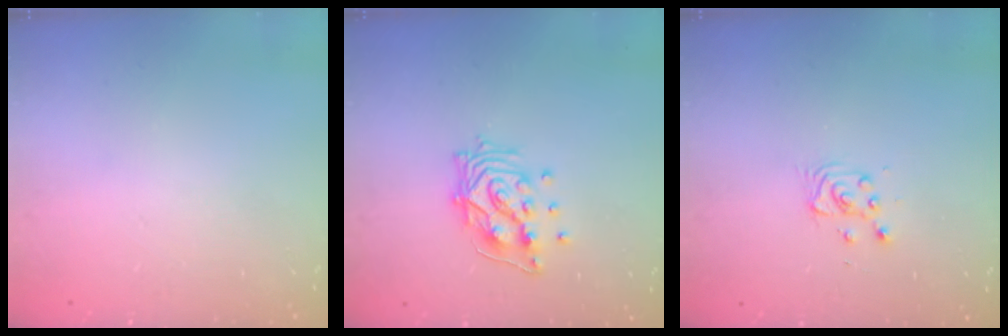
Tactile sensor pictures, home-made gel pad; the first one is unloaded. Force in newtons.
{"total": 12.0, "press": 12.0, "slide": 1.1}
{"total": 2.8, "press": 2.8, "slide": 0.4}